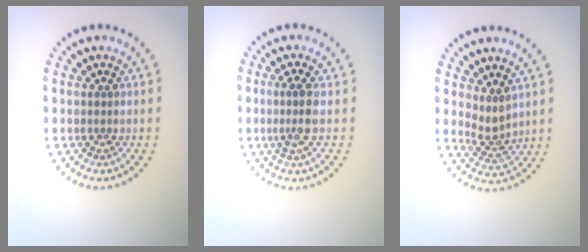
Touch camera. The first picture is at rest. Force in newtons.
{"total": 2.2, "press": 1.8, "slide": 1.2}
{"total": 2.2, "press": 1.6, "slide": 1.5}